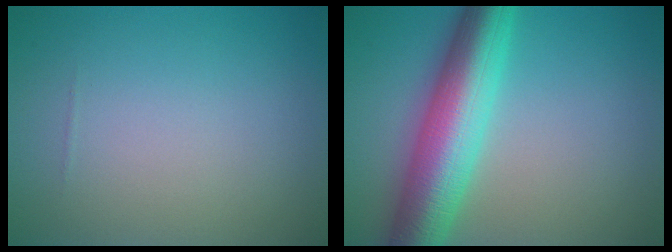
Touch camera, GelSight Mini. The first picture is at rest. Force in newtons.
{"total": 9.3, "press": 9.3, "slide": 0.1}